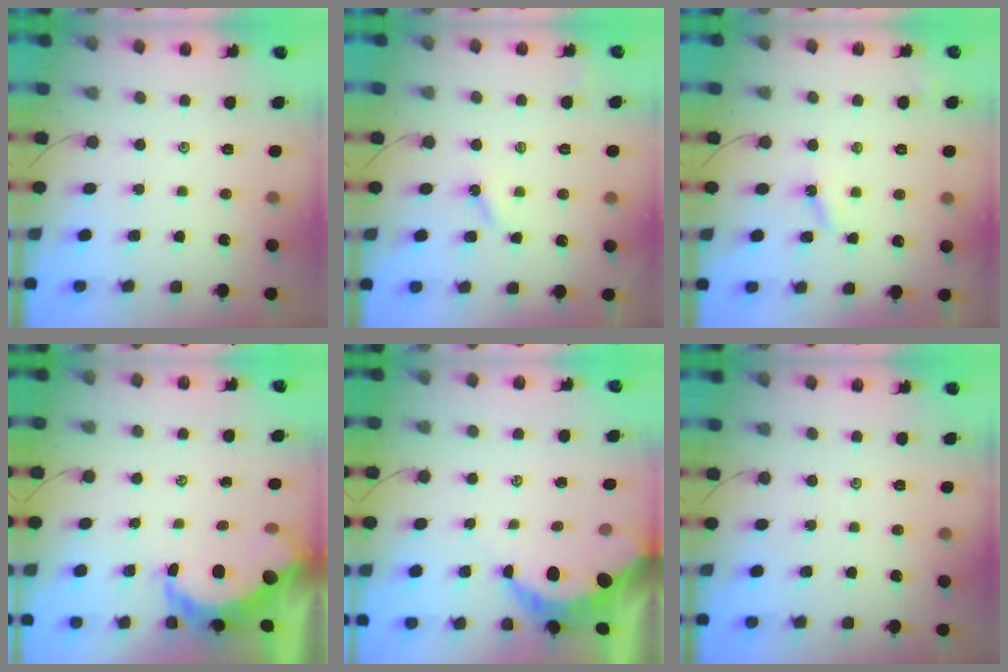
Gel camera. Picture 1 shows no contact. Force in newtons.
{"total": 2.6, "press": 2.6, "slide": 0.4}
{"total": 3.7, "press": 3.7, "slide": 0.1}
{"total": 7.9, "press": 7.8, "slide": 1.0}
{"total": 6.6, "press": 6.6, "slide": 0.7}
{"total": 0.0}